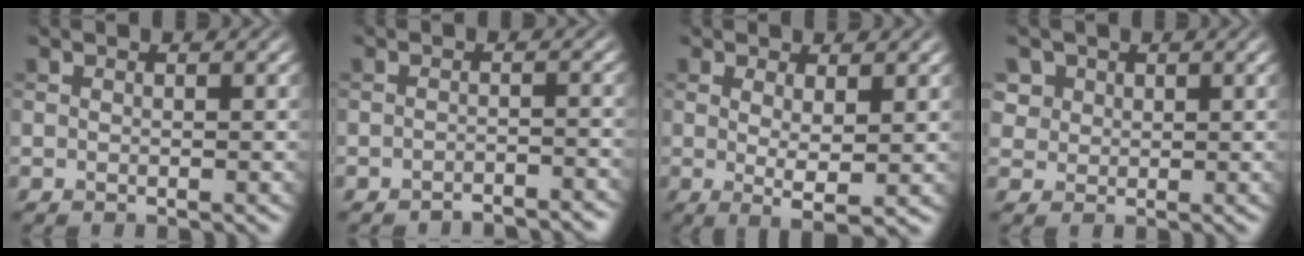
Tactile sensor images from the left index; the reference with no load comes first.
{"total": 2.6, "force": [-2.5, 0.2, 0.6], "torque": [-0.001, 0.004, -0.034]}
{"total": 3.1, "force": [0.5, 0.6, 3.0], "torque": [-0.051, -0.011, 0.013]}
{"total": 4.0, "force": [2.1, 3.1, 1.4], "torque": [-0.047, 0.003, 0.046]}